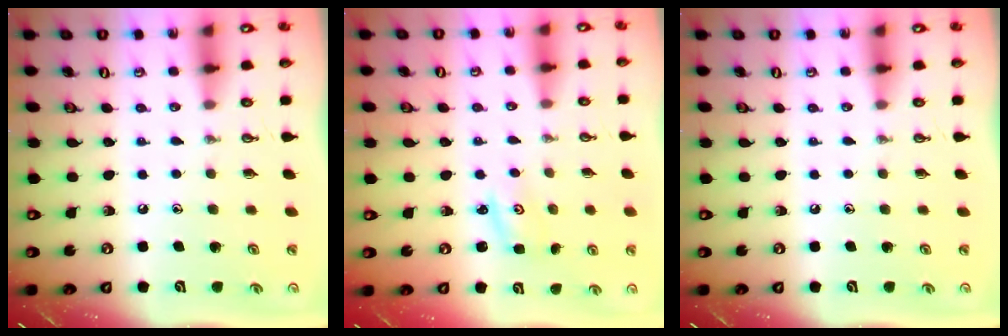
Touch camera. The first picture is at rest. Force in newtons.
{"total": 2.0, "press": 2.0, "slide": 0.2}
{"total": 0.0}